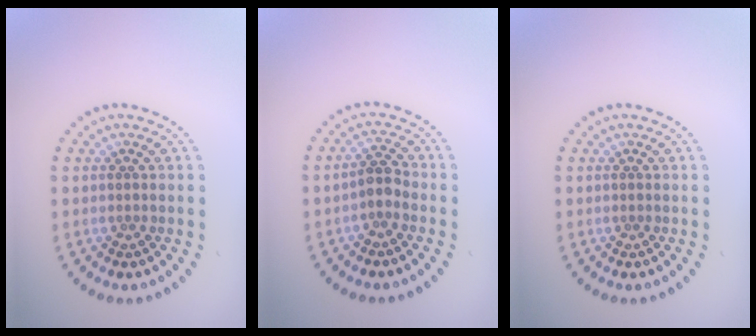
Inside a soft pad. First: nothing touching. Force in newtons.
{"total": 1.8, "press": 1.5, "slide": 0.9}
{"total": 0.0}